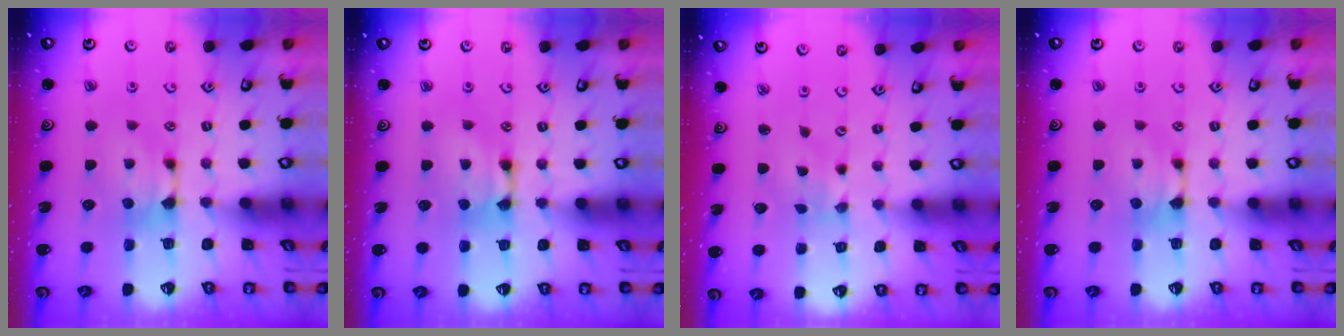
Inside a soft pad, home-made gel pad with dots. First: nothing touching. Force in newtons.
{"total": 2.0, "press": 2.0, "slide": 0.1}
{"total": 3.6, "press": 3.5, "slide": 1.0}
{"total": 0.0}